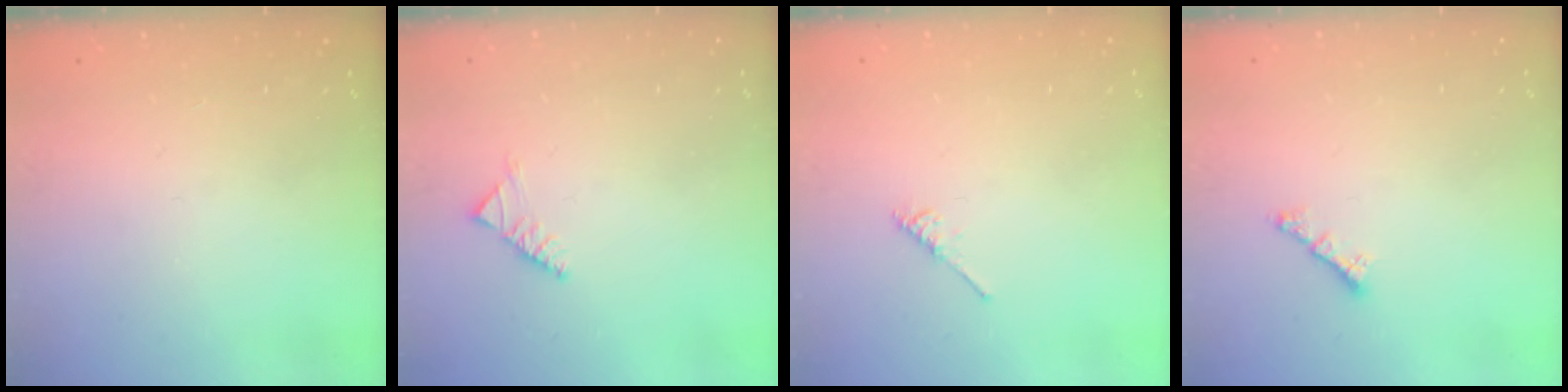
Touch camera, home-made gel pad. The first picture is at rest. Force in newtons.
{"total": 2.6, "press": 2.5, "slide": 0.8}
{"total": 2.1, "press": 2.1, "slide": 0.4}
{"total": 0.8, "press": 0.7, "slide": 0.4}